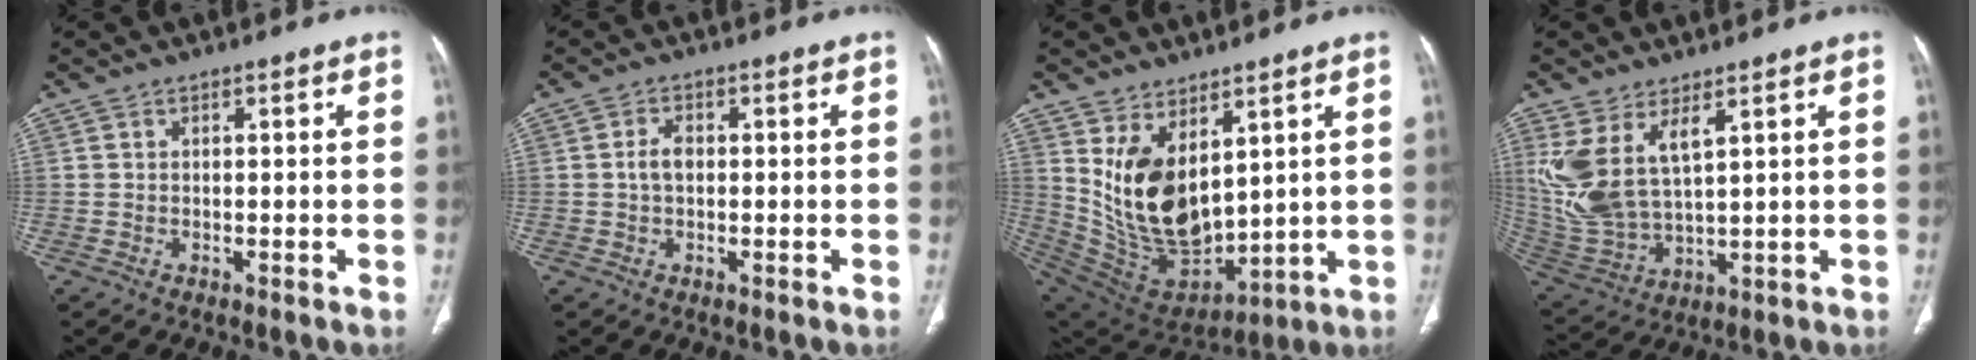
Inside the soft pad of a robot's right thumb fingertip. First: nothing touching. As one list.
[{"total": 2.8, "force": [0.0, 1.8, 2.2], "torque": [-0.043, 0.007, -0.004]}, {"total": 16.3, "force": [5.4, 9.3, 12.2], "torque": [-0.194, -0.039, 0.137]}, {"total": 12.9, "force": [5.4, 6.0, 10.2], "torque": [-0.221, -0.025, 0.129]}]